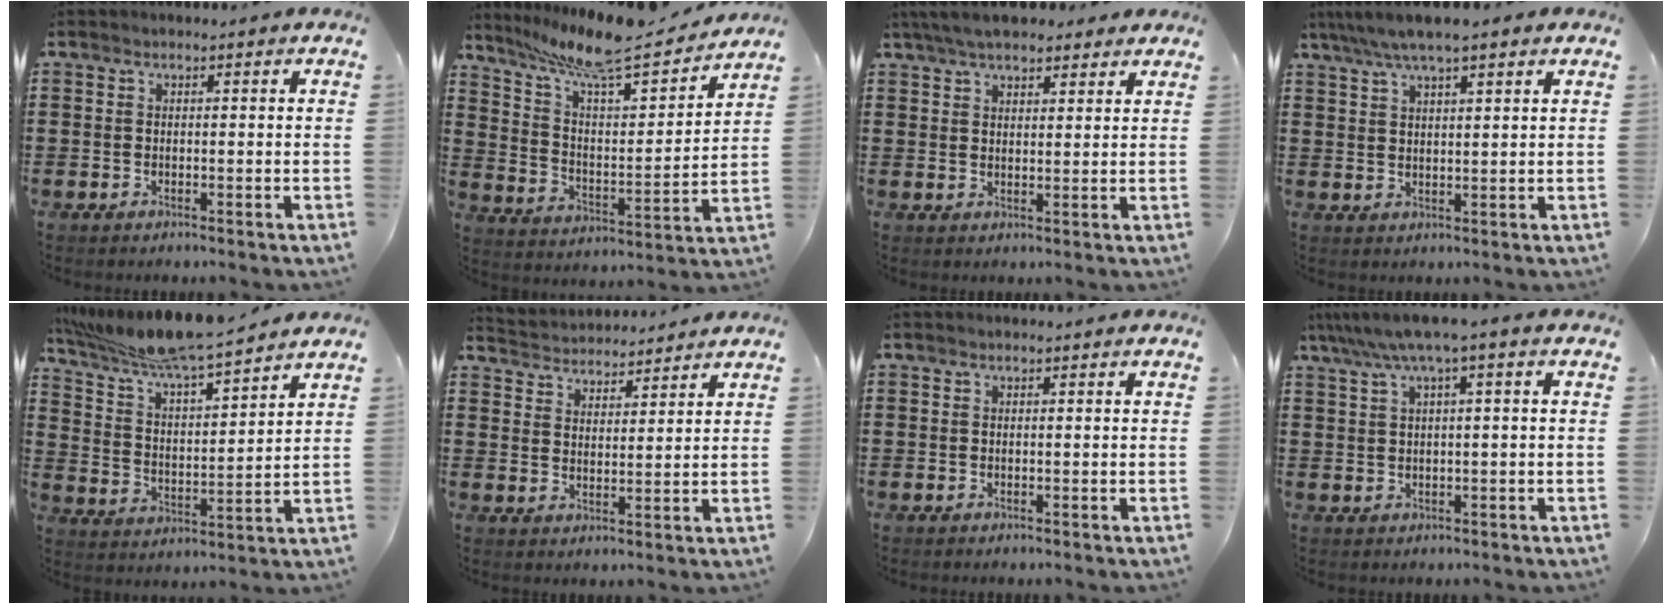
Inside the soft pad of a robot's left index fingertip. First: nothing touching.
{"total": 10.8, "force": [9.5, 1.0, 5.1], "torque": [-0.129, -0.062, 0.160]}
{"total": 5.8, "force": [5.1, 1.5, 2.2], "torque": [-0.058, -0.003, 0.096]}
{"total": 4.7, "force": [3.5, 0.7, 3.1], "torque": [-0.066, 0.000, 0.061]}
{"total": 8.5, "force": [7.9, -0.4, 3.2], "torque": [-0.096, -0.049, 0.134]}
{"total": 3.5, "force": [3.4, 0.5, -0.6], "torque": [-0.005, -0.017, 0.060]}
{"total": 0.0}
{"total": 3.9, "force": [1.3, 0.1, 3.7], "torque": [-0.074, -0.003, 0.018]}